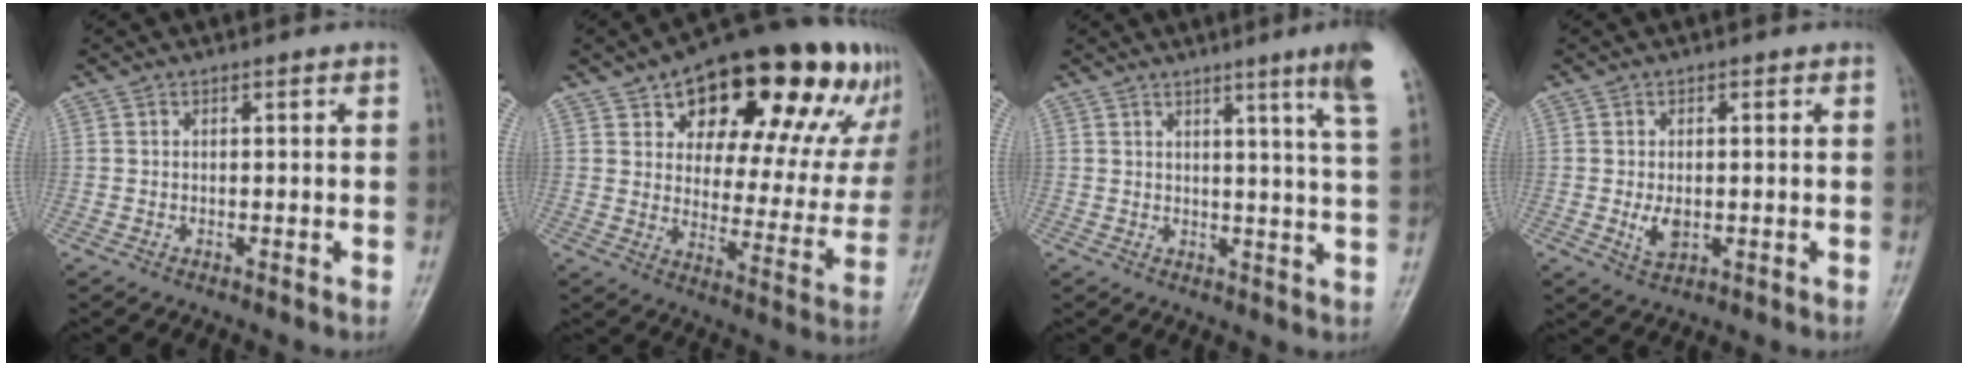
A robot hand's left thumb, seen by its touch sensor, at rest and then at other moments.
{"total": 28.0, "force": [16.2, 13.2, 18.7], "torque": [-0.227, -0.027, 0.225]}
{"total": 9.3, "force": [5.6, -0.6, 7.5], "torque": [-0.093, -0.033, 0.062]}
{"total": 3.8, "force": [-0.4, 2.5, 2.9], "torque": [-0.044, -0.006, -0.003]}